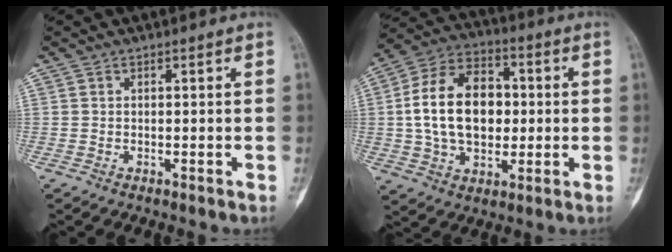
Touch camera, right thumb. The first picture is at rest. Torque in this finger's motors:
{"motor_torque": [1.91, 2.05, 0.84, -0.64, 0.47]}